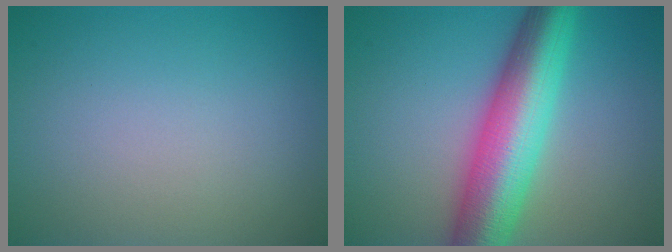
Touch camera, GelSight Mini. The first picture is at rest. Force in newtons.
{"total": 10.0, "press": 10.0, "slide": 0.1}